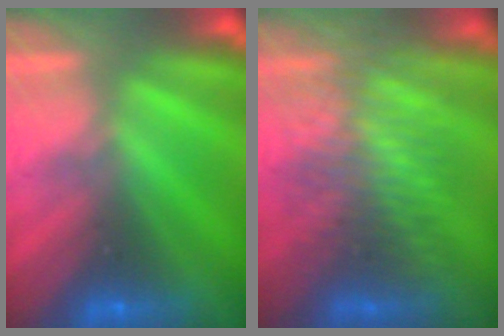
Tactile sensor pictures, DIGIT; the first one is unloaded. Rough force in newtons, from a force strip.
{"total": 3.2}